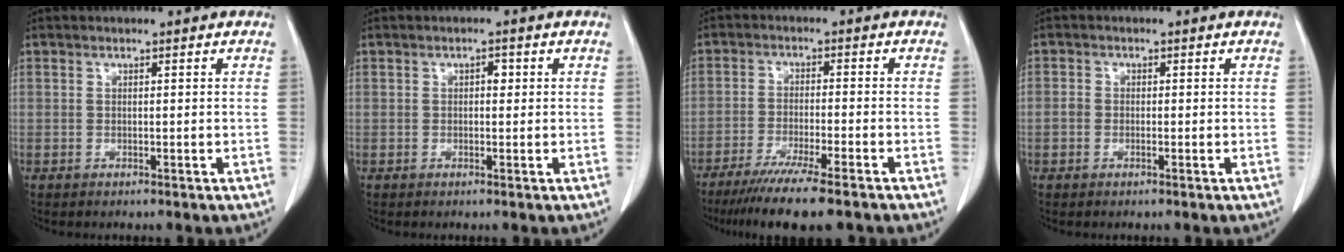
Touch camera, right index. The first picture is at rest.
{"total": 1.2, "force": [0.2, 0.7, 0.9], "torque": [-0.009, 0.004, 0.001]}
{"total": 10.9, "force": [-8.5, 0.2, 6.8], "torque": [-0.101, -0.027, -0.133]}
{"total": 1.3, "force": [-0.3, 1.0, 0.6], "torque": [-0.010, 0.004, -0.008]}